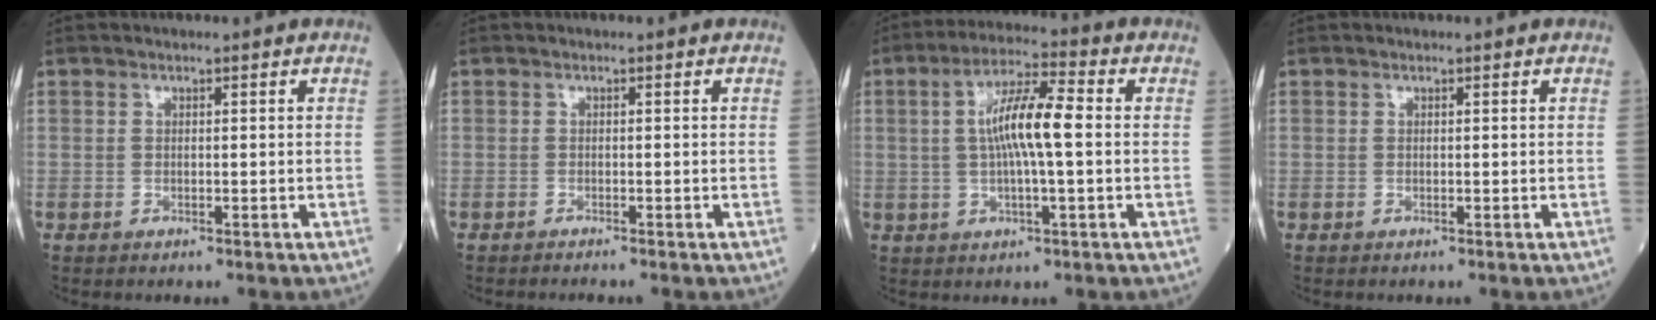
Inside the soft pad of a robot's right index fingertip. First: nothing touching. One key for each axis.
{"total": 1.0, "fx": -1.0, "fy": -0.1, "fz": 0.3, "tx": -0.005, "ty": 0.001, "tz": -0.011}
{"total": 9.2, "fx": 0.5, "fy": 1.2, "fz": 9.1, "tx": -0.171, "ty": 0.014, "tz": 0.003}
{"total": 0.0}